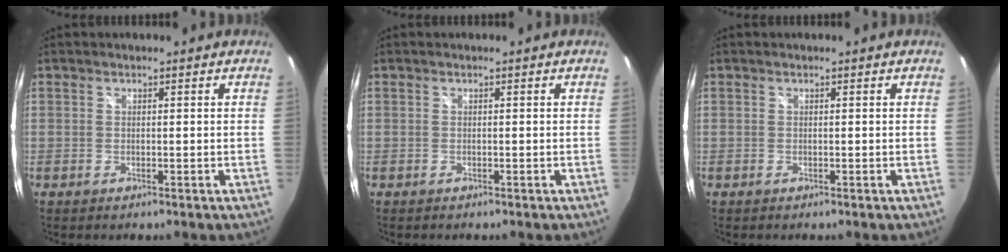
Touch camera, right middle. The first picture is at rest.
{"total": 0.0}
{"total": 0.0}